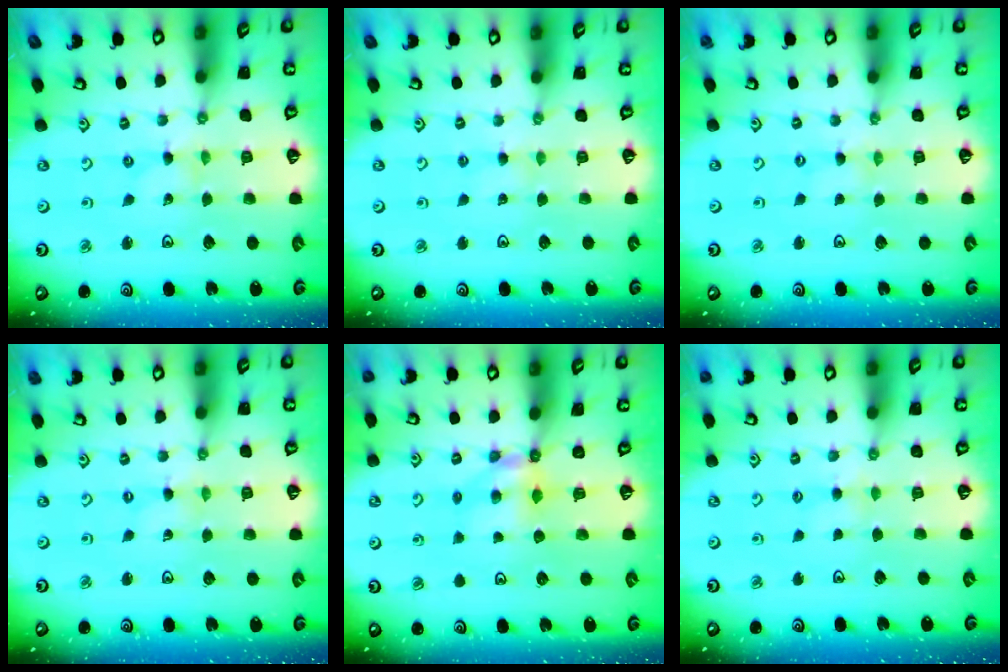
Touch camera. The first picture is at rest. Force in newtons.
{"total": 1.9, "press": 1.8, "slide": 0.3}
{"total": 0.0}
{"total": 0.0}
{"total": 5.8, "press": 5.8, "slide": 0.2}
{"total": 2.5, "press": 2.5, "slide": 0.3}